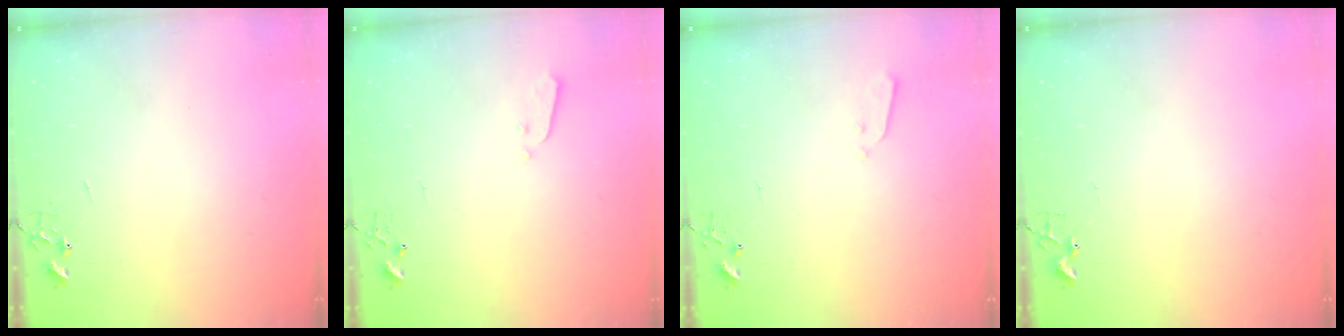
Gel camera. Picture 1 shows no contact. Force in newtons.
{"total": 3.0, "press": 2.9, "slide": 0.3}
{"total": 2.8, "press": 2.7, "slide": 0.4}
{"total": 1.8, "press": 1.8, "slide": 0.2}